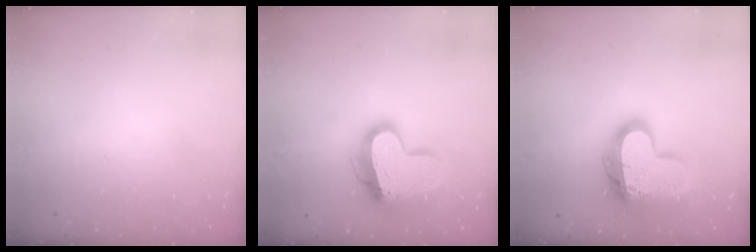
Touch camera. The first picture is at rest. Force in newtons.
{"total": 16.7, "press": 16.6, "slide": 1.4}
{"total": 19.1, "press": 19.0, "slide": 1.5}